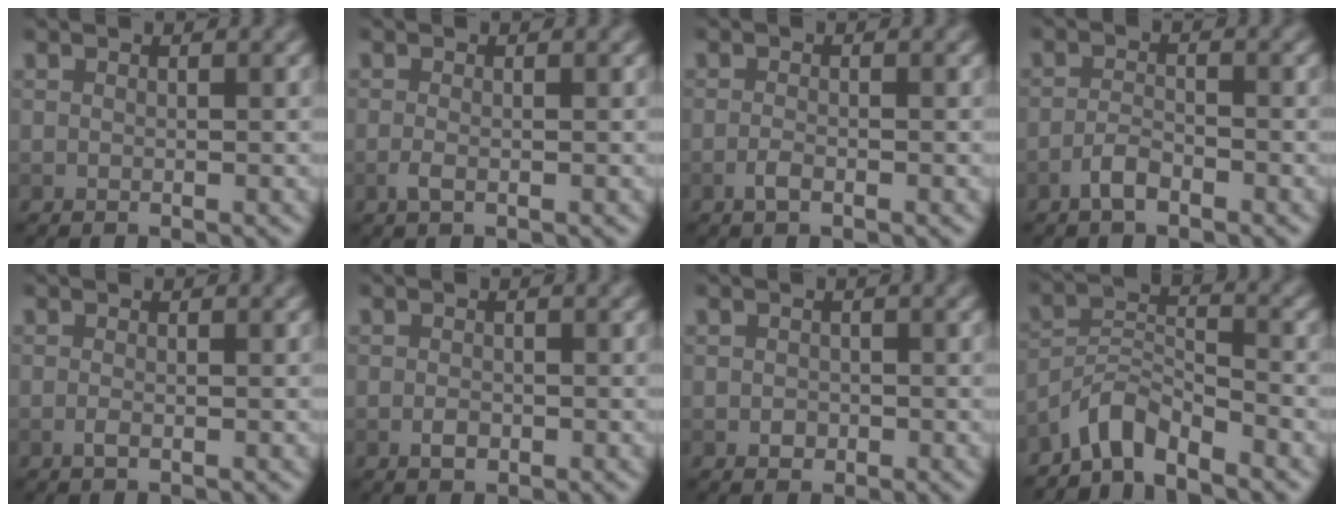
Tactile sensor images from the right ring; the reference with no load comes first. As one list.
[{"total": 1.1, "force": [-0.4, 0.4, 0.9], "torque": [-0.022, -0.002, -0.010]}, {"total": 1.1, "force": [-0.6, 0.4, 0.9], "torque": [-0.019, 0.001, -0.015]}, {"total": 2.0, "force": [-1.3, 0.6, 1.3], "torque": [-0.028, 0.004, -0.030]}, {"total": 0.8, "force": [-0.3, 0.2, 0.7], "torque": [-0.015, -0.002, -0.007]}, {"total": 1.2, "force": [-0.5, 0.7, 0.8], "torque": [-0.014, 0.000, -0.010]}, {"total": 1.0, "force": [-0.3, 0.9, 0.4], "torque": [-0.003, -0.004, -0.007]}, {"total": 4.0, "force": [-3.6, 0.9, 1.6], "torque": [-0.027, 0.008, -0.080]}]